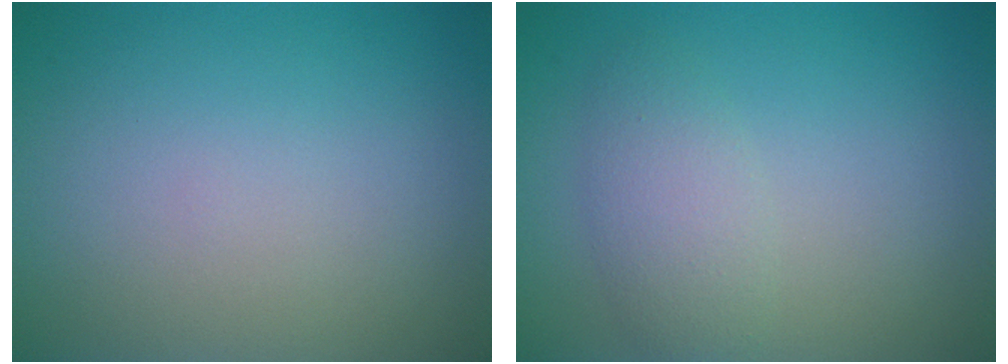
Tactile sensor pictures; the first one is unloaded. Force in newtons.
{"total": 2.7, "press": 2.7, "slide": 0.0}